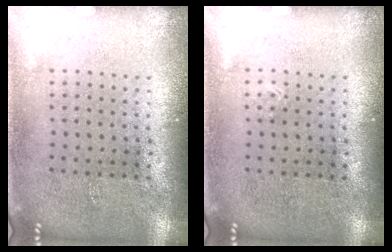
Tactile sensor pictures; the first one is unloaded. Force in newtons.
{"total": 0.0}